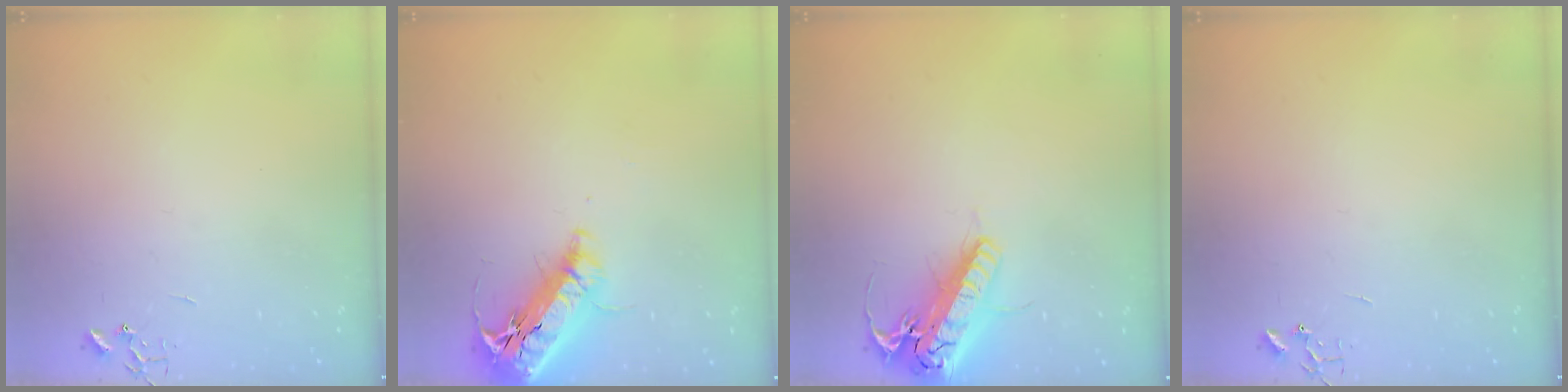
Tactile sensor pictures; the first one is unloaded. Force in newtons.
{"total": 21.2, "press": 20.8, "slide": 4.0}
{"total": 21.0, "press": 20.7, "slide": 3.7}
{"total": 0.0}